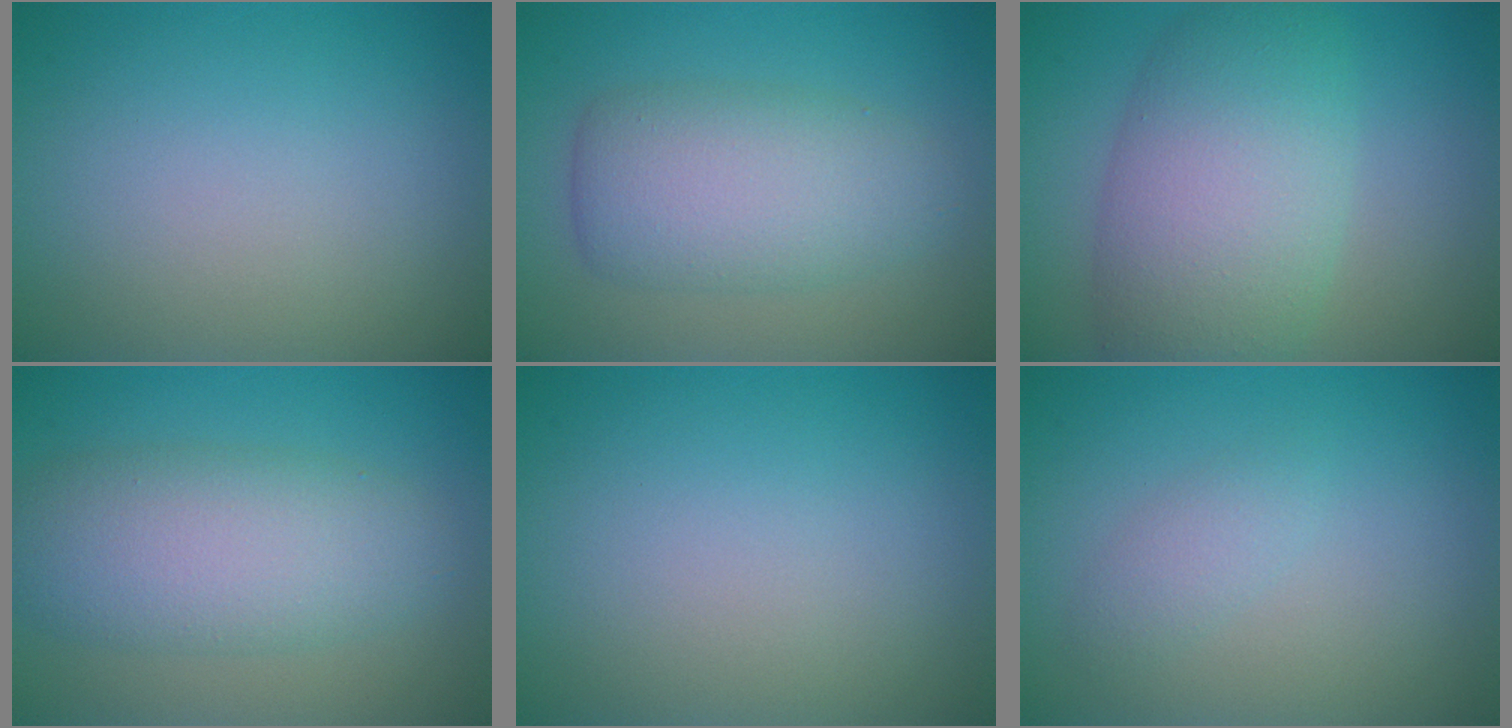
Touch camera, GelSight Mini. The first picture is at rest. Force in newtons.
{"total": 5.8, "press": 5.8, "slide": 0.0}
{"total": 8.5, "press": 8.5, "slide": 0.2}
{"total": 6.4, "press": 6.4, "slide": 0.2}
{"total": 0.0}
{"total": 1.4, "press": 1.4, "slide": 0.1}